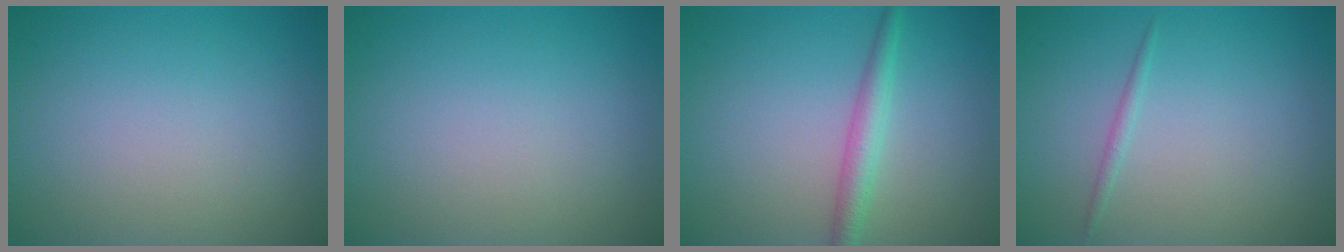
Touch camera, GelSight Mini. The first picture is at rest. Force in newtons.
{"total": 0.0}
{"total": 2.4, "press": 2.4, "slide": 0.0}
{"total": 0.7, "press": 0.7, "slide": 0.0}